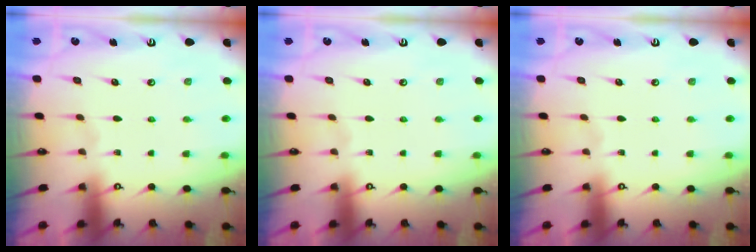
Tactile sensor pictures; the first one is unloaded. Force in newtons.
{"total": 0.0}
{"total": 0.0}